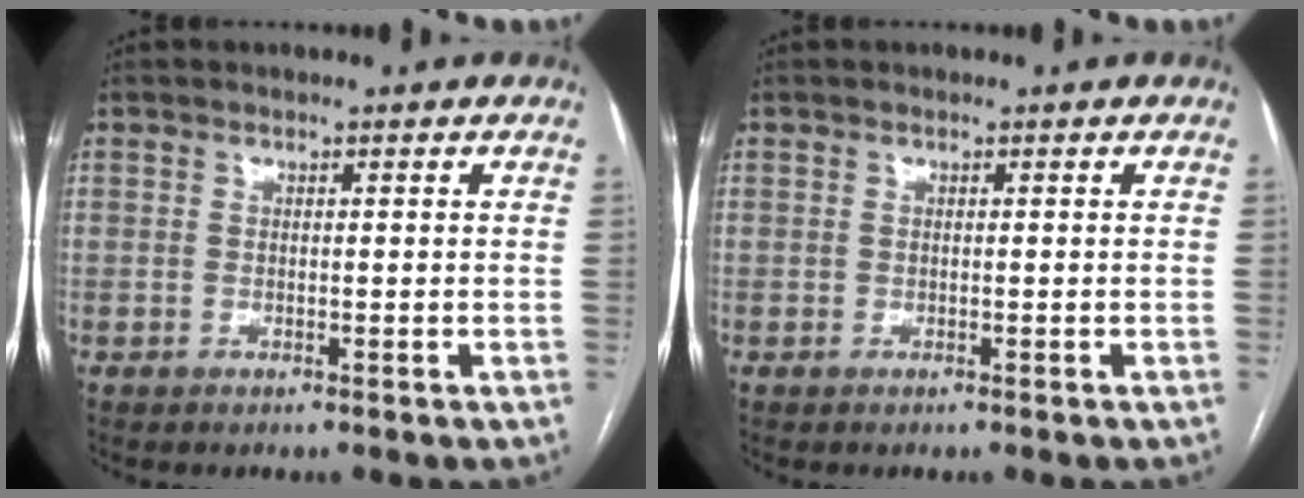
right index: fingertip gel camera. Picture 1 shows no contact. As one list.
[{"total": 0.0}]